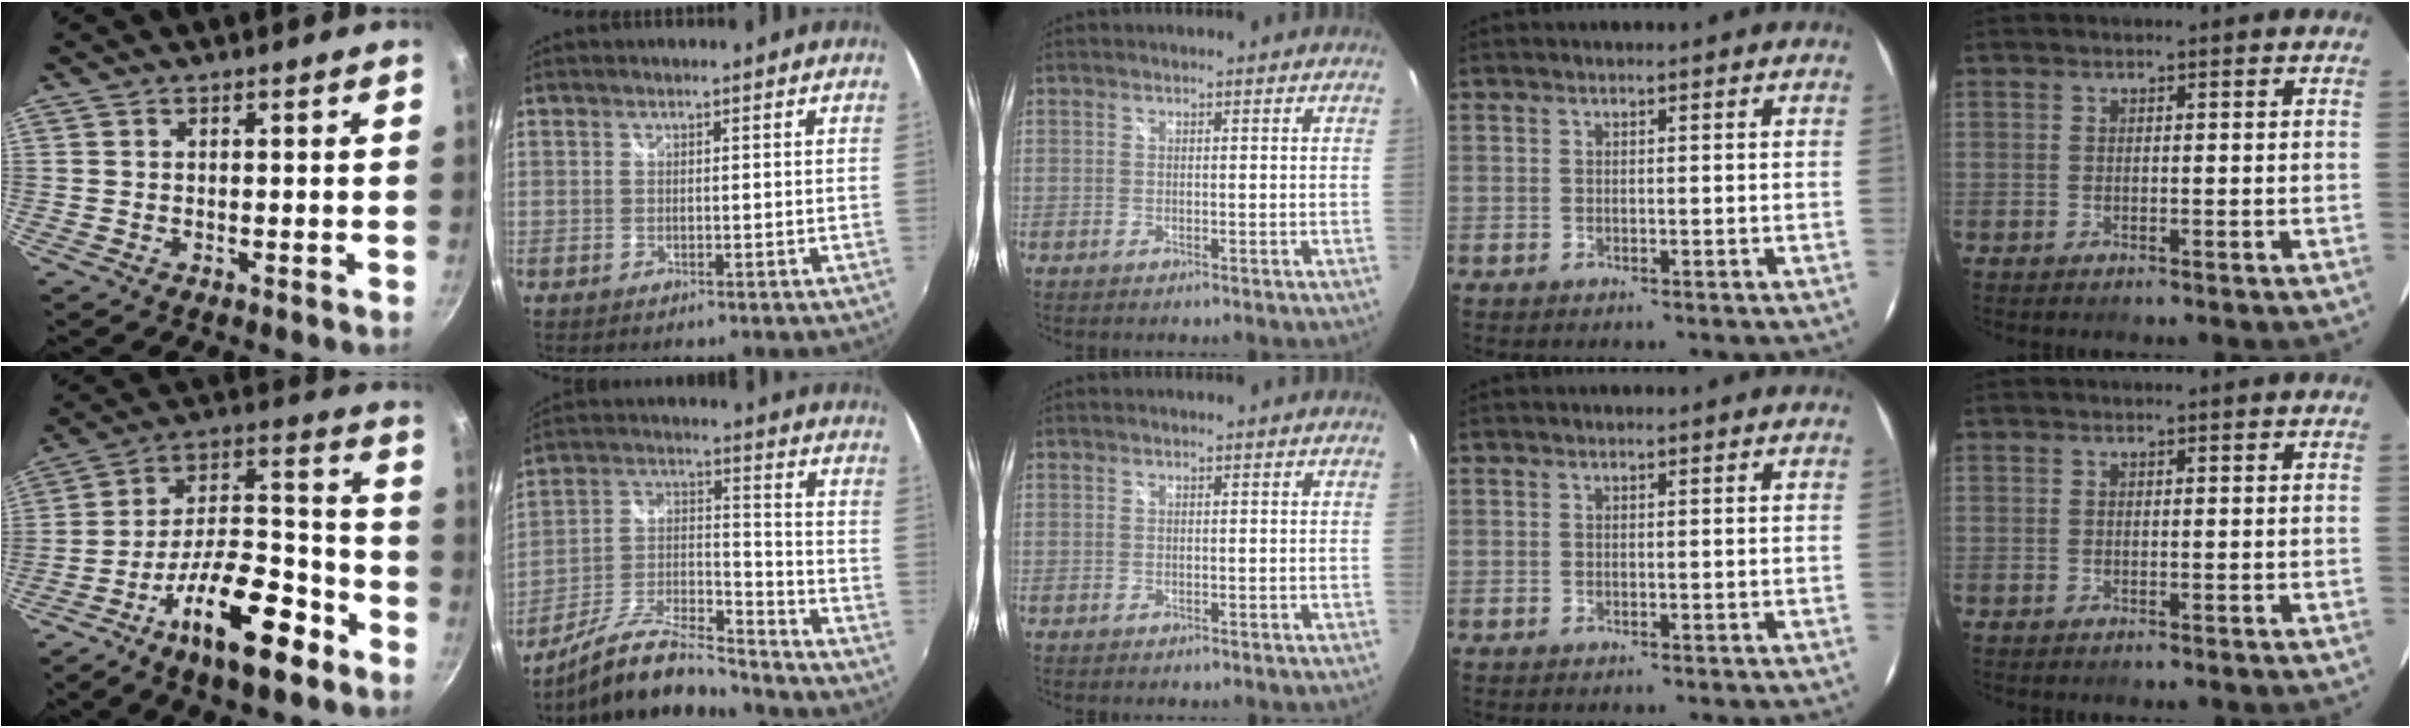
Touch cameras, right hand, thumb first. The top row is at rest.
{"thumb": {"total": 19.7, "force": [-11.0, 7.4, 14.5], "torque": [-0.208, 0.080, -0.190]}, "index": {"total": 15.2, "force": [-12.9, 3.3, 7.4], "torque": [-0.156, -0.003, -0.236]}}